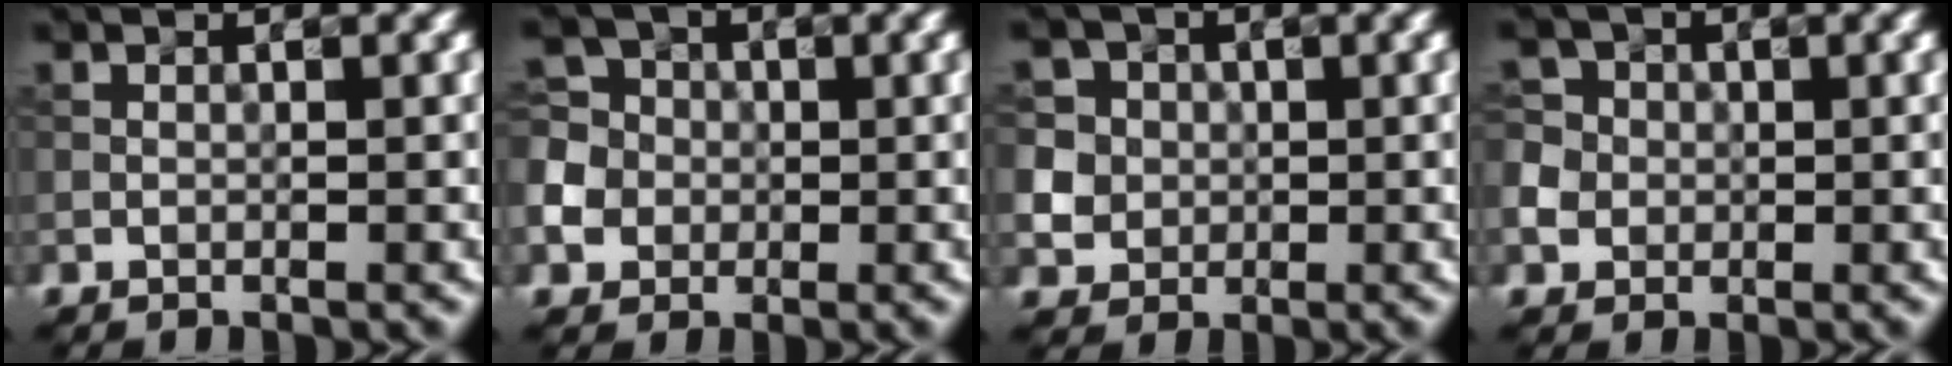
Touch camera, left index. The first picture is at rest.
{"total": 6.4, "force": [-1.5, 5.9, 2.2], "torque": [-0.048, 0.016, -0.050]}
{"total": 6.9, "force": [2.0, 6.3, 2.1], "torque": [-0.058, 0.032, 0.023]}
{"total": 4.8, "force": [-0.1, 4.5, 1.6], "torque": [-0.027, 0.027, -0.019]}